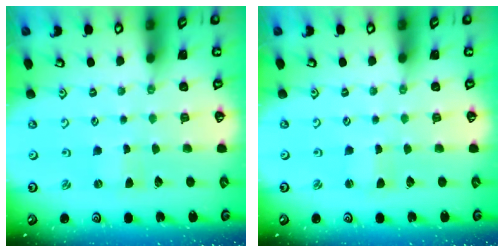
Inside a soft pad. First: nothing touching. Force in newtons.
{"total": 1.2, "press": 1.2, "slide": 0.0}